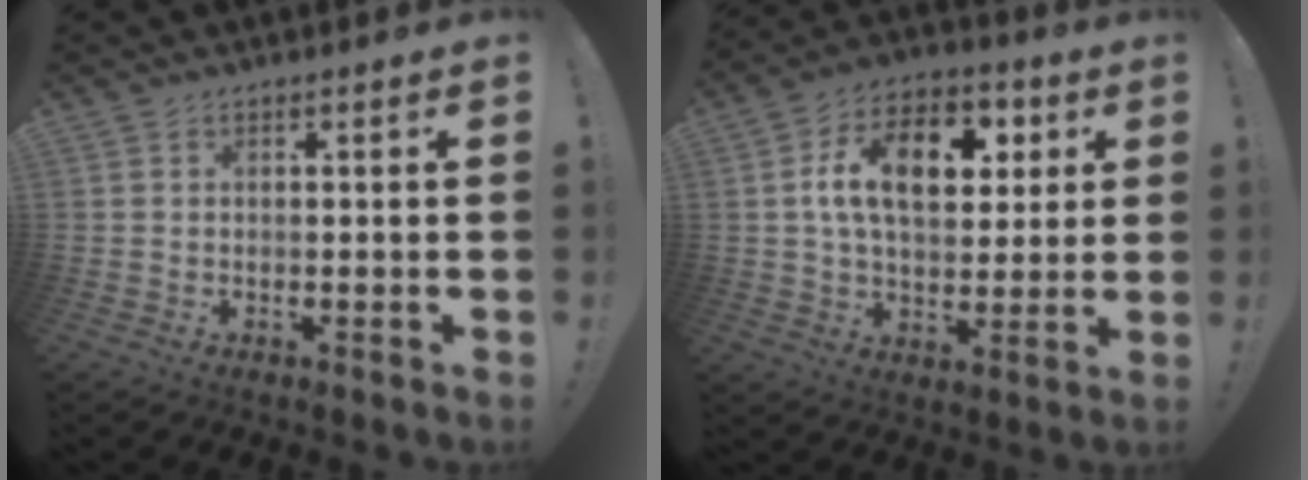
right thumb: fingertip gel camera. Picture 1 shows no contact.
{"total": 16.7, "force": [4.4, 10.4, 12.3], "torque": [-0.182, 0.001, 0.078]}